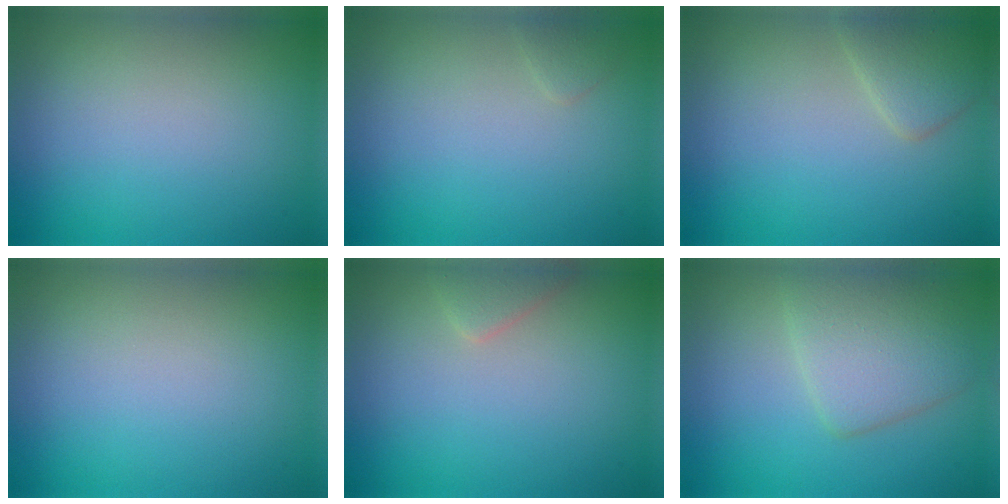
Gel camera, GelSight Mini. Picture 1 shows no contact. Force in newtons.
{"total": 0.8, "press": 0.8, "slide": 0.0}
{"total": 2.5, "press": 2.5, "slide": 0.2}
{"total": 0.0}
{"total": 1.5, "press": 1.5, "slide": 0.1}
{"total": 4.8, "press": 4.8, "slide": 0.3}